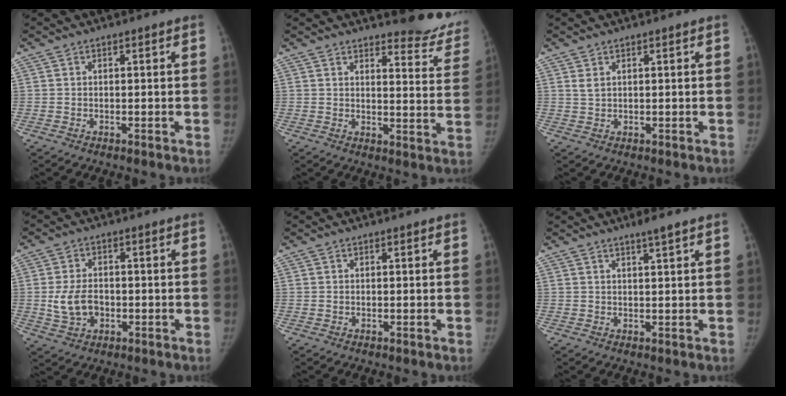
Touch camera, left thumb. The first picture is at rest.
{"total": 12.6, "force": [11.6, 3.5, 3.3], "torque": [0.003, -0.105, 0.113]}
{"total": 1.3, "force": [0.8, 0.6, 0.9], "torque": [-0.018, 0.002, 0.022]}
{"total": 6.7, "force": [-0.9, 4.8, 4.6], "torque": [-0.081, 0.008, -0.011]}
{"total": 0.0}
{"total": 2.5, "force": [1.7, -0.2, 1.8], "torque": [-0.033, -0.010, 0.032]}